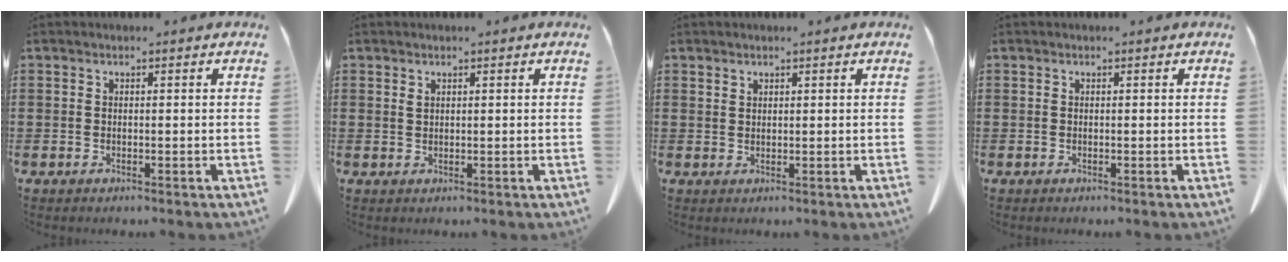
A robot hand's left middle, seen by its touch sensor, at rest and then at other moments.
{"total": 0.8, "force": [0.5, 0.3, 0.4], "torque": [-0.011, 0.001, 0.010]}
{"total": 1.2, "force": [1.2, 0.4, 0.1], "torque": [-0.005, 0.000, 0.023]}
{"total": 0.0}